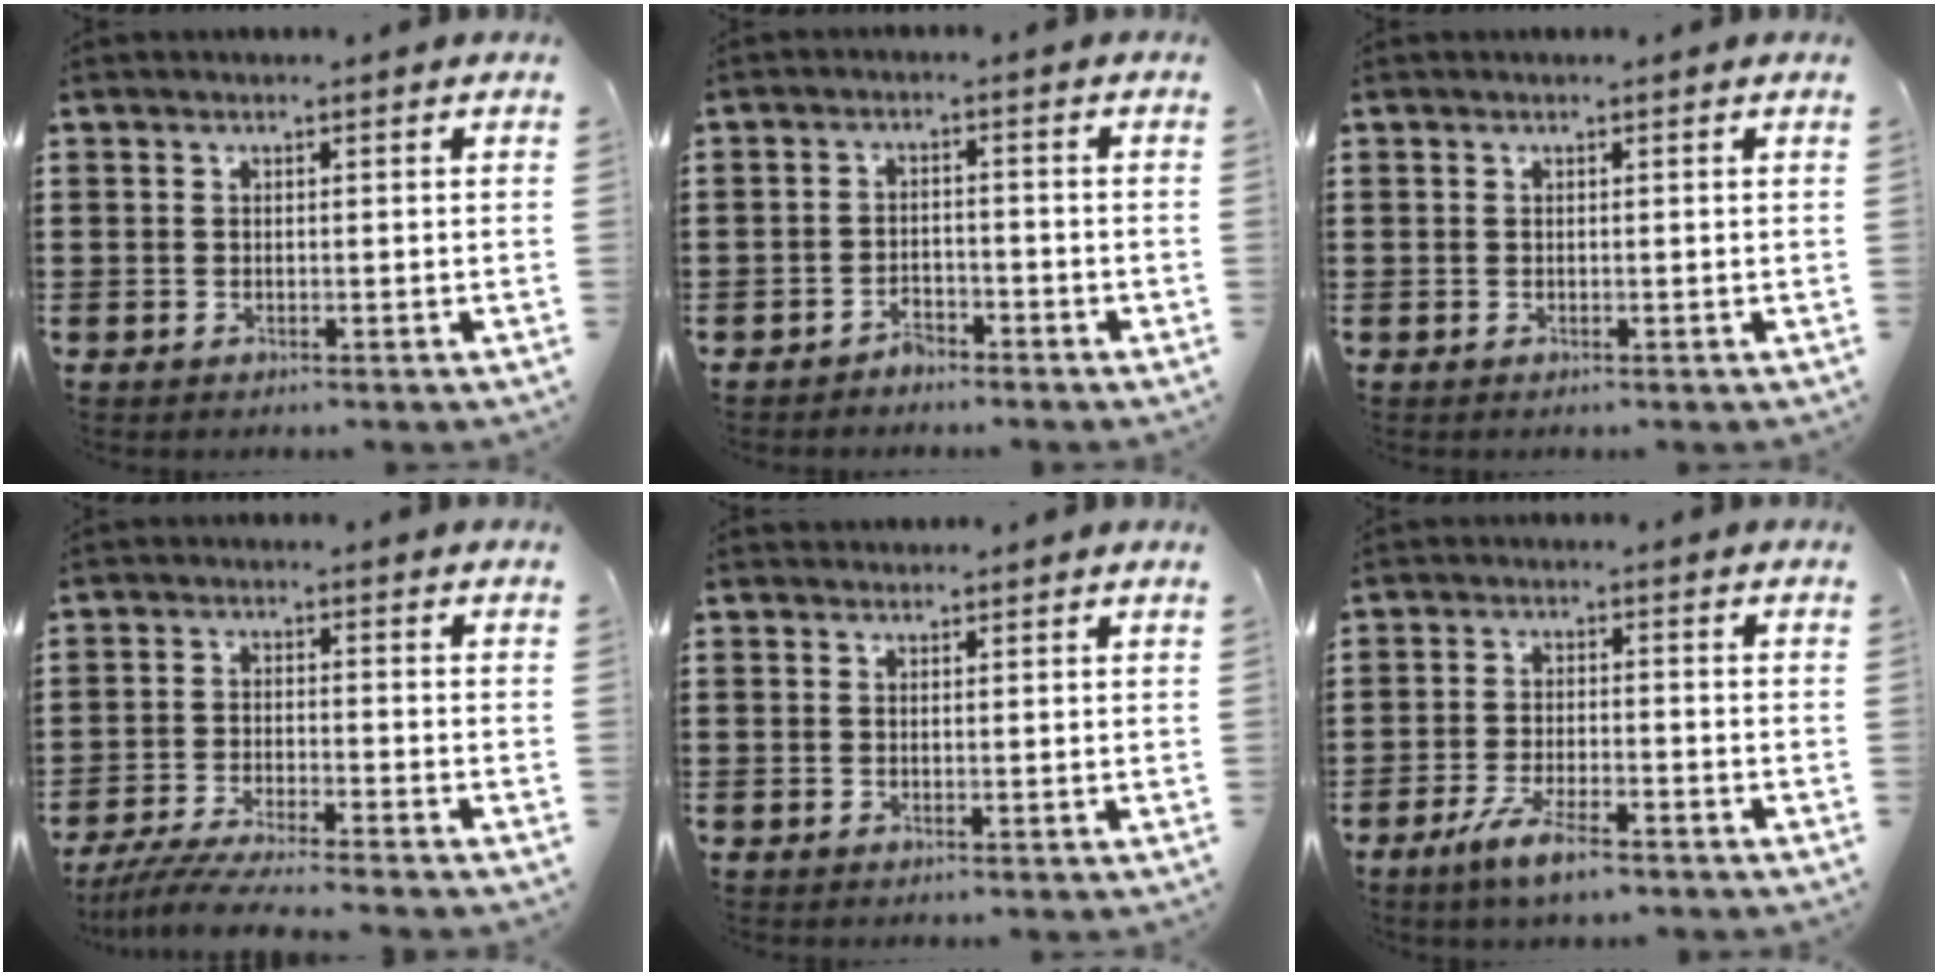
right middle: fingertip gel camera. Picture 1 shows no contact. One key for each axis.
{"total": 2.5, "fx": -2.3, "fy": 0.8, "fz": 0.5, "tx": -0.015, "ty": 0.003, "tz": -0.047}
{"total": 0.0}
{"total": 4.8, "fx": -4.5, "fy": -0.3, "fz": 1.8, "tx": -0.051, "ty": -0.021, "tz": -0.092}
{"total": 0.9, "fx": 0.8, "fy": 0.2, "fz": -0.2, "tx": 0.000, "ty": -0.001, "tz": 0.017}
{"total": 5.2, "fx": -3.7, "fy": 0.9, "fz": 3.6, "tx": -0.077, "ty": -0.005, "tz": -0.069}